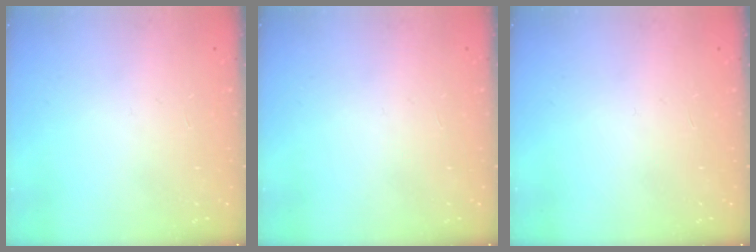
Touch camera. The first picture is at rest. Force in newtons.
{"total": 0.0}
{"total": 0.0}